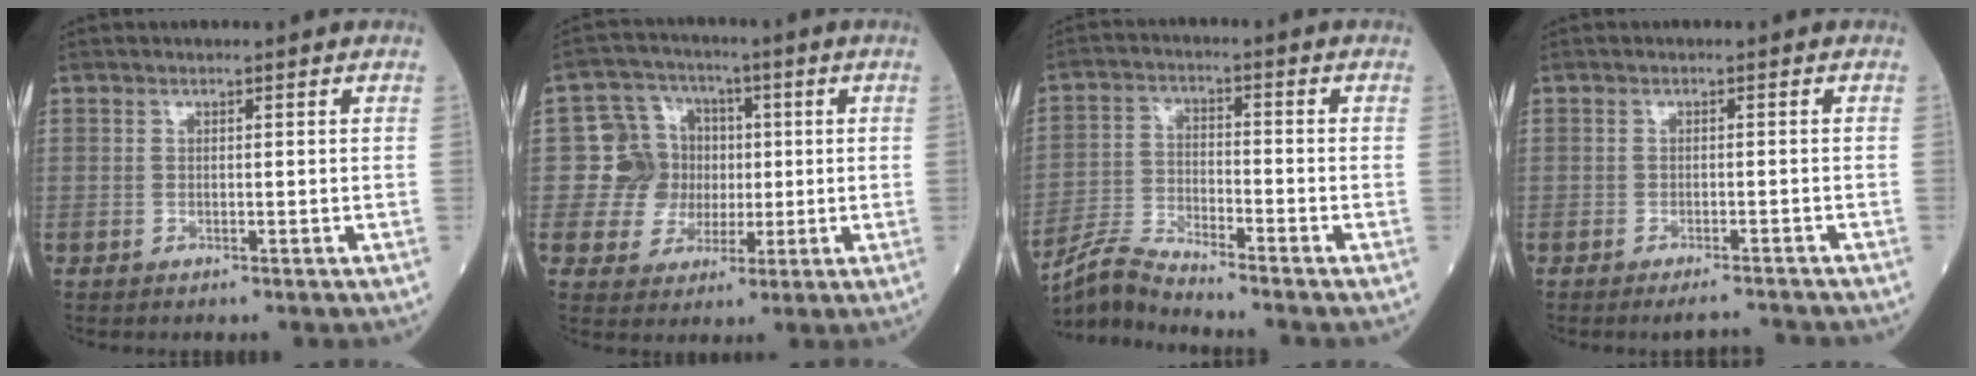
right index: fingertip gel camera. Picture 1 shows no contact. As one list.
[{"total": 8.3, "force": [0.3, 8.3, 0.9], "torque": [-0.010, 0.038, 0.008]}, {"total": 6.5, "force": [-6.3, -1.3, 0.7], "torque": [-0.026, -0.013, -0.126]}, {"total": 3.7, "force": [-3.5, -0.2, 1.0], "torque": [-0.007, -0.011, -0.052]}]